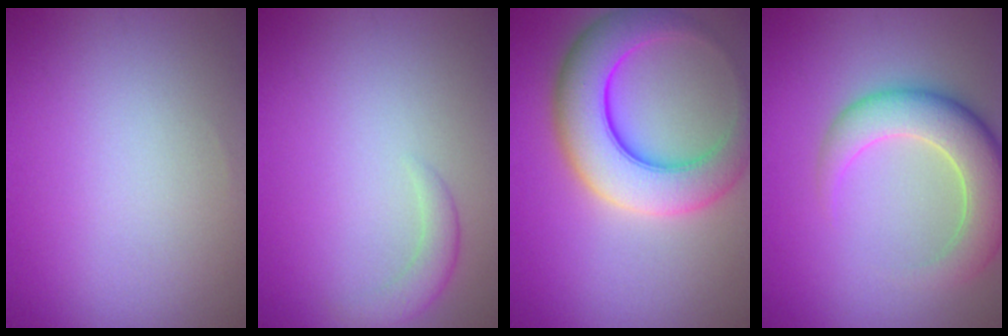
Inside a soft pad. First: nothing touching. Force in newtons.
{"total": 1.6, "press": 1.6, "slide": 0.1}
{"total": 8.4, "press": 8.4, "slide": 0.4}
{"total": 6.5, "press": 6.5, "slide": 0.5}